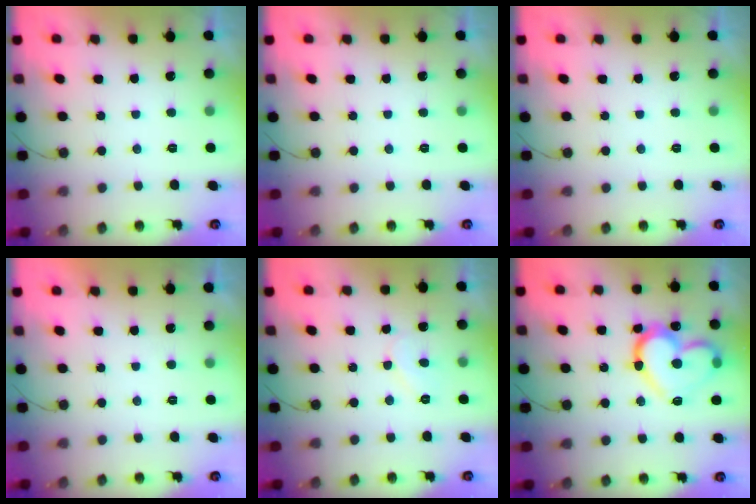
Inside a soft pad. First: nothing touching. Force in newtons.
{"total": 0.0}
{"total": 0.0}
{"total": 1.9, "press": 1.9, "slide": 0.1}
{"total": 4.8, "press": 4.7, "slide": 0.6}
{"total": 18.6, "press": 18.6, "slide": 1.5}